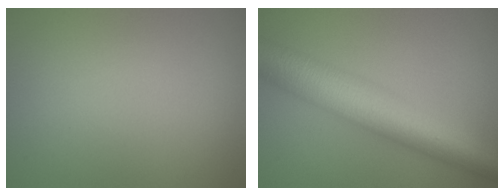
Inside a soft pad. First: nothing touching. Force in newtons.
{"total": 9.5, "press": 9.5, "slide": 0.2}